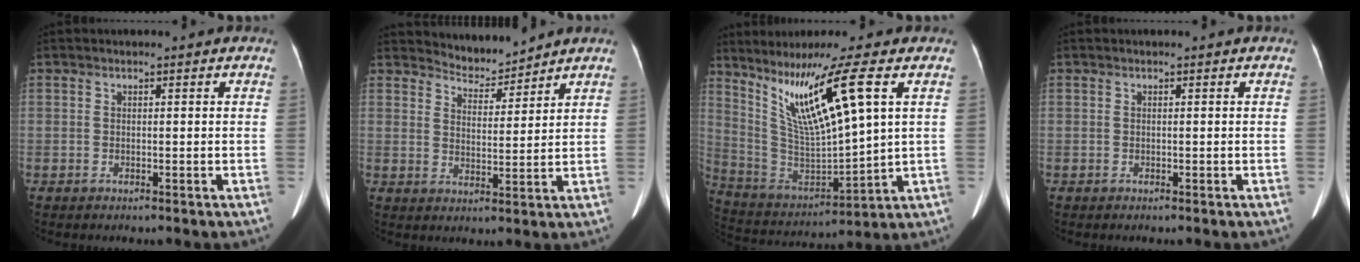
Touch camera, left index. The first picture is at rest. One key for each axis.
{"total": 4.6, "fx": 4.6, "fy": 0.3, "fz": -0.5, "tx": 0.003, "ty": 0.000, "tz": 0.080}
{"total": 14.8, "fx": 7.0, "fy": 0.5, "fz": 13.0, "tx": -0.259, "ty": -0.008, "tz": 0.141}
{"total": 0.0}